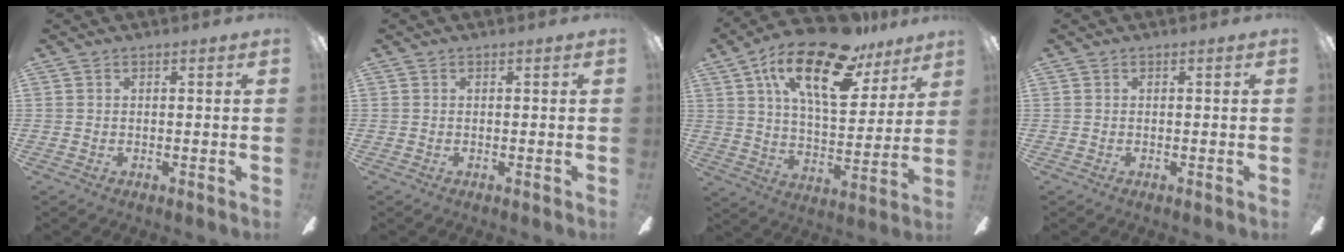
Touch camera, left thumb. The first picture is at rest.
{"total": 0.0}
{"total": 22.9, "force": [13.1, 9.7, 16.1], "torque": [-0.262, -0.059, 0.220]}
{"total": 0.0}